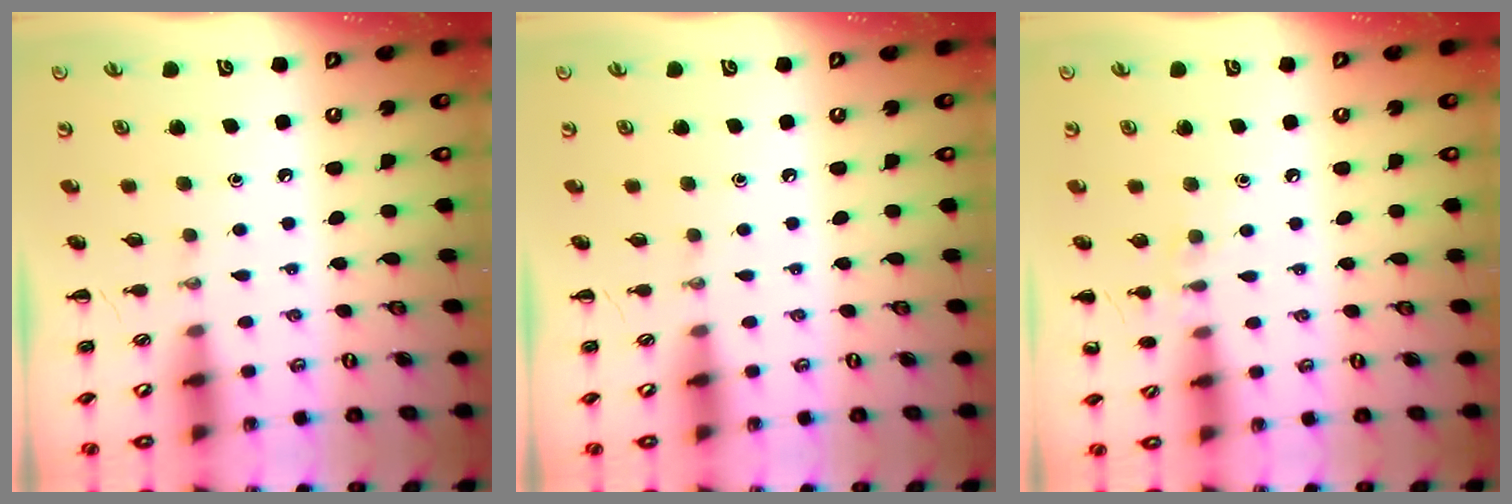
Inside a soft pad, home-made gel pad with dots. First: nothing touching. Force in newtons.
{"total": 0.0}
{"total": 5.9, "press": 5.6, "slide": 1.8}